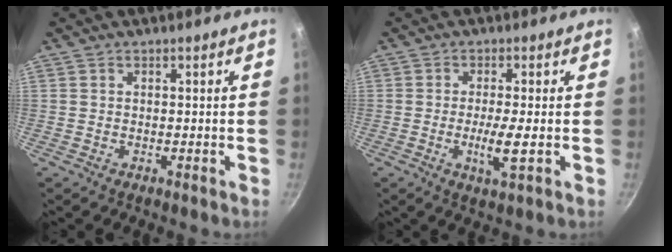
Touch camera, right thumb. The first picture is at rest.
{"total": 5.0, "force": [-0.8, 0.5, 4.9], "torque": [-0.090, -0.005, -0.016]}